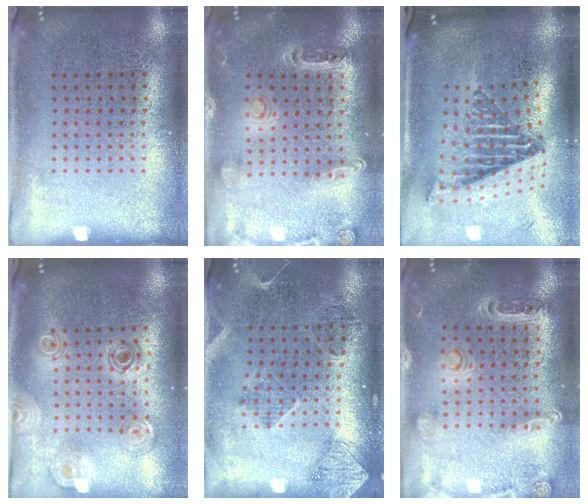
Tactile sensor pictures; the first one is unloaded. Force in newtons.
{"total": 1.4, "press": 1.3, "slide": 0.3}
{"total": 2.1, "press": 1.5, "slide": 1.6}
{"total": 1.1, "press": 1.1, "slide": 0.3}
{"total": 1.8, "press": 1.6, "slide": 0.8}
{"total": 1.4, "press": 1.3, "slide": 0.3}